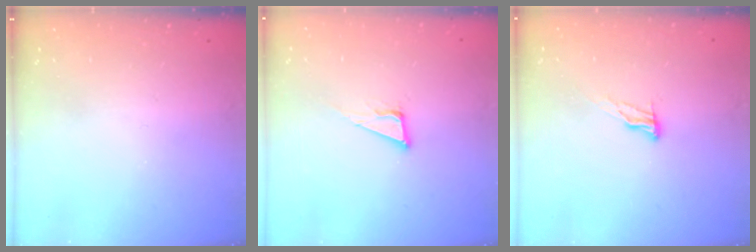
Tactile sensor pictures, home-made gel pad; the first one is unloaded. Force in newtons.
{"total": 7.0, "press": 6.4, "slide": 2.8}
{"total": 5.1, "press": 5.1, "slide": 0.5}